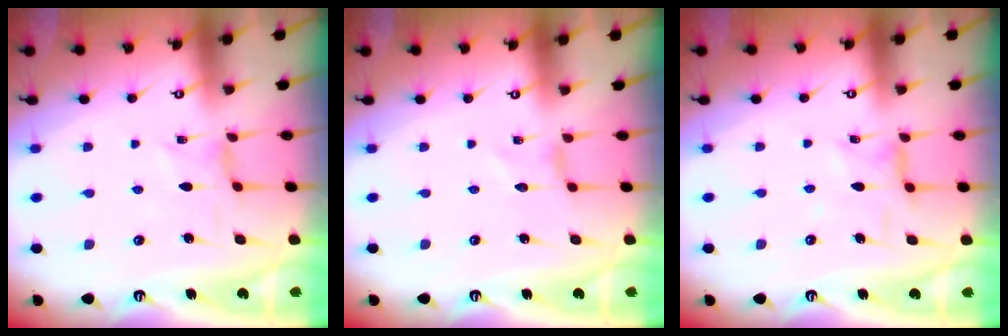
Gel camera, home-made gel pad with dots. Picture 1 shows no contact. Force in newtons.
{"total": 0.0}
{"total": 1.8, "press": 1.8, "slide": 0.3}